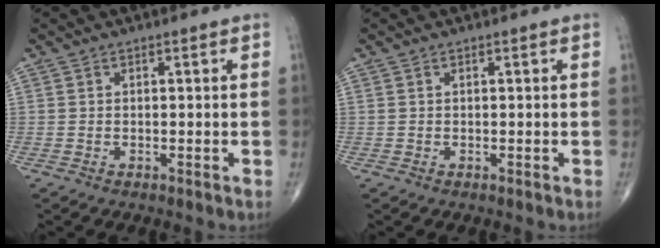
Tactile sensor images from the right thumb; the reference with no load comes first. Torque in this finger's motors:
{"motor_torque": [0.14, 0.10, -0.07, 0.00, 0.01]}